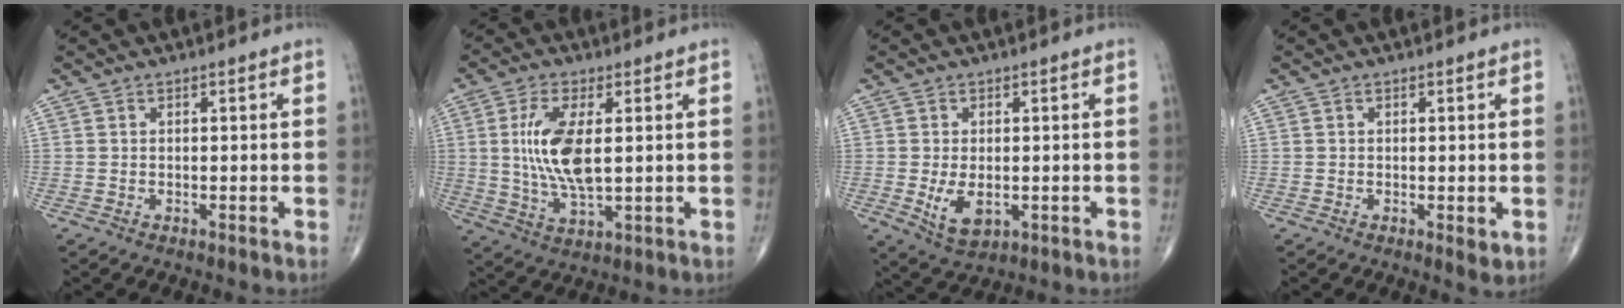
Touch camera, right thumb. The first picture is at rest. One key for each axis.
{"total": 11.2, "fx": 1.5, "fy": 4.4, "fz": 10.2, "tx": -0.211, "ty": -0.015, "tz": 0.034}
{"total": 5.8, "fx": -1.0, "fy": 3.3, "fz": 4.7, "tx": -0.078, "ty": -0.012, "tz": -0.008}
{"total": 1.7, "fx": -0.2, "fy": 0.6, "fz": 1.5, "tx": -0.021, "ty": -0.006, "tz": -0.004}